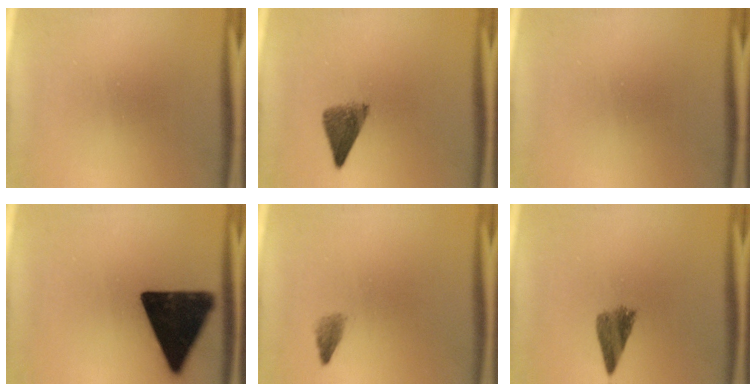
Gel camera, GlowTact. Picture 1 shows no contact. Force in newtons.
{"total": 4.8}
{"total": 0.0}
{"total": 16.5}
{"total": 1.5}
{"total": 4.4}